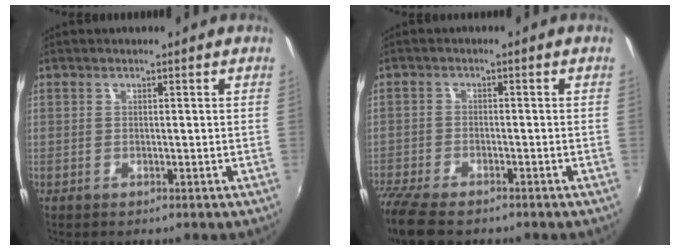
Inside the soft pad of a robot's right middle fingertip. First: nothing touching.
{"total": 10.5, "force": [-8.5, 3.0, 5.5], "torque": [-0.142, -0.047, -0.157]}